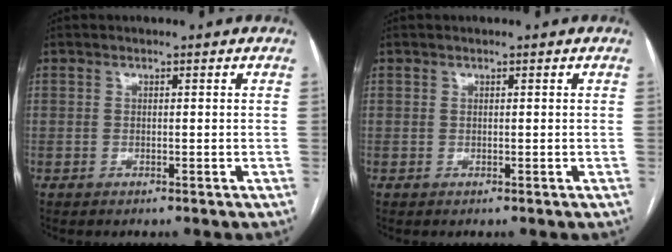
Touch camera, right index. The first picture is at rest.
{"total": 0.0}